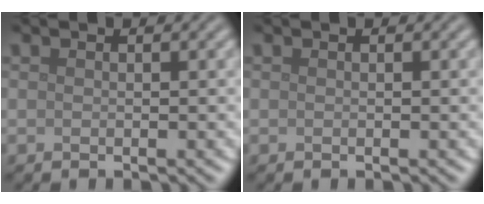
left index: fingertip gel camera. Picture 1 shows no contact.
{"total": 0.0}